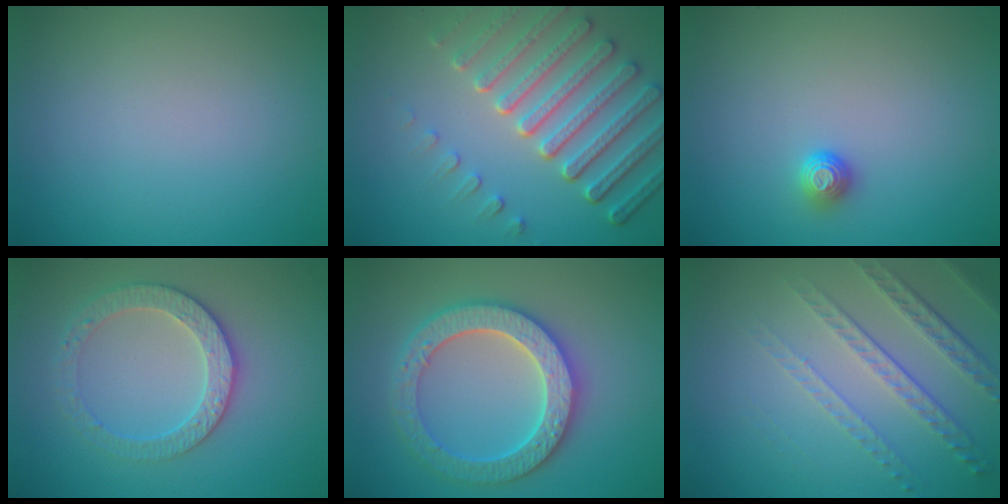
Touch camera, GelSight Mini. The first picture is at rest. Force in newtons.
{"total": 6.9, "press": 5.3, "slide": 4.5}
{"total": 1.1, "press": 1.0, "slide": 0.5}
{"total": 3.3, "press": 3.3, "slide": 0.6}
{"total": 6.1, "press": 6.0, "slide": 1.3}
{"total": 4.9, "press": 3.2, "slide": 3.7}